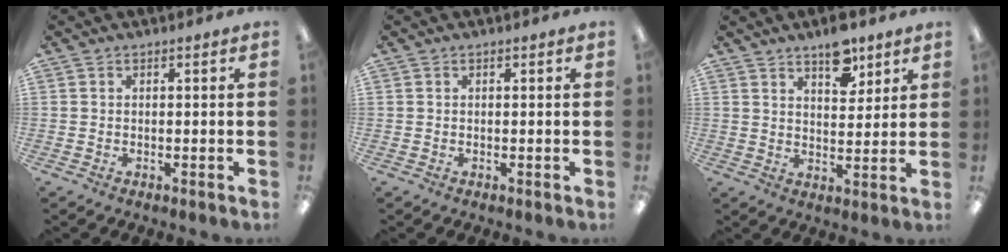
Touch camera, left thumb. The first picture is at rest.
{"total": 0.0}
{"total": 8.4, "force": [6.0, 3.9, 4.4], "torque": [-0.045, -0.037, 0.100]}